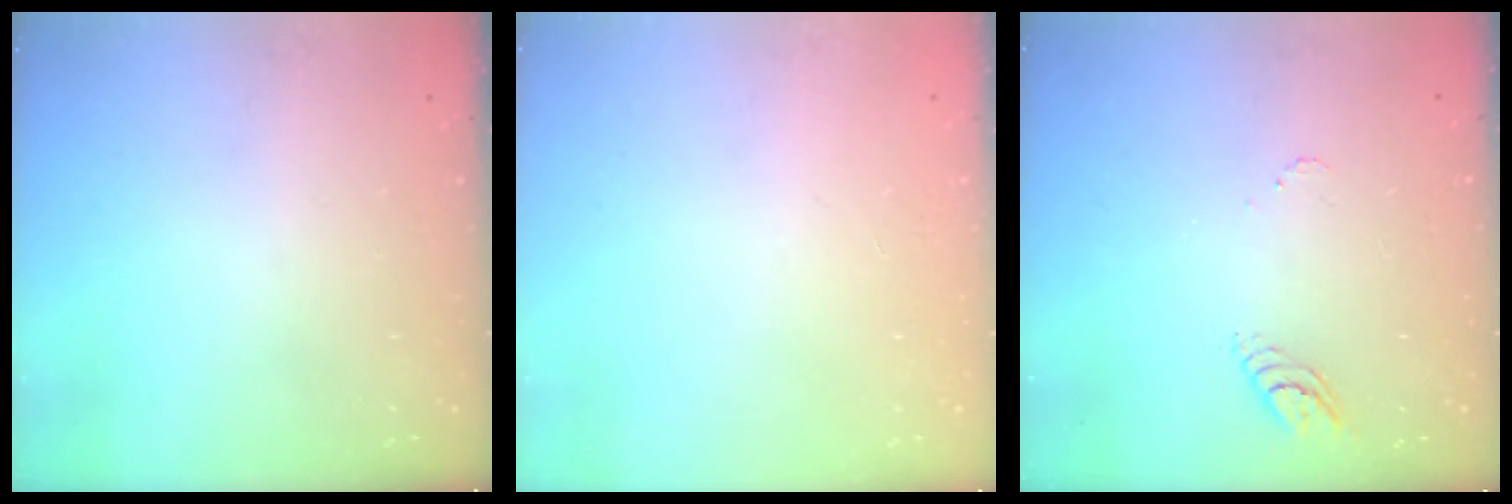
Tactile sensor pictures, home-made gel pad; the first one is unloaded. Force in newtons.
{"total": 0.0}
{"total": 3.4, "press": 3.4, "slide": 0.4}